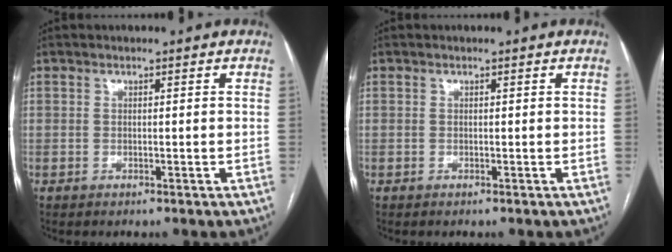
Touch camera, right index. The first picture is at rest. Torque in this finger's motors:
{"motor_torque": [0.18, 0.08, -0.03, -0.01]}